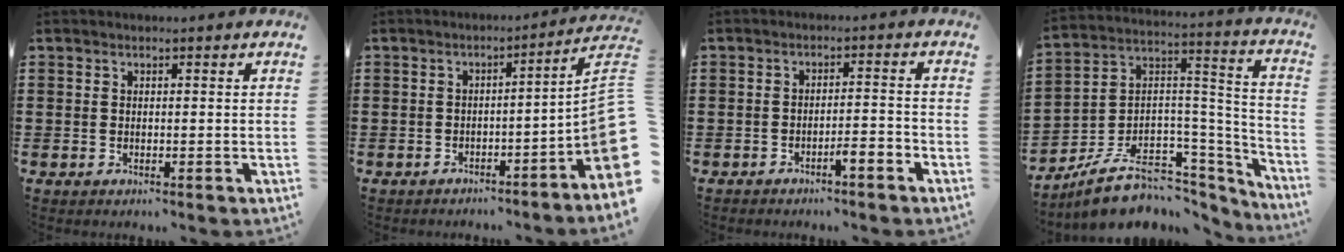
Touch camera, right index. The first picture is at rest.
{"total": 6.0, "force": [-2.3, 0.3, 5.5], "torque": [-0.082, -0.025, -0.043]}
{"total": 2.8, "force": [-2.3, -0.1, 1.5], "torque": [-0.028, 0.003, -0.046]}
{"total": 9.7, "force": [-5.9, 6.5, 4.2], "torque": [-0.092, 0.014, -0.101]}